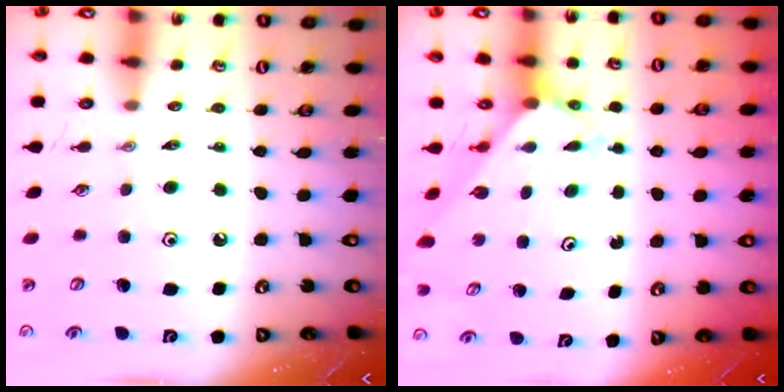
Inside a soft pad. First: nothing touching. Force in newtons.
{"total": 2.2, "press": 2.2, "slide": 0.2}